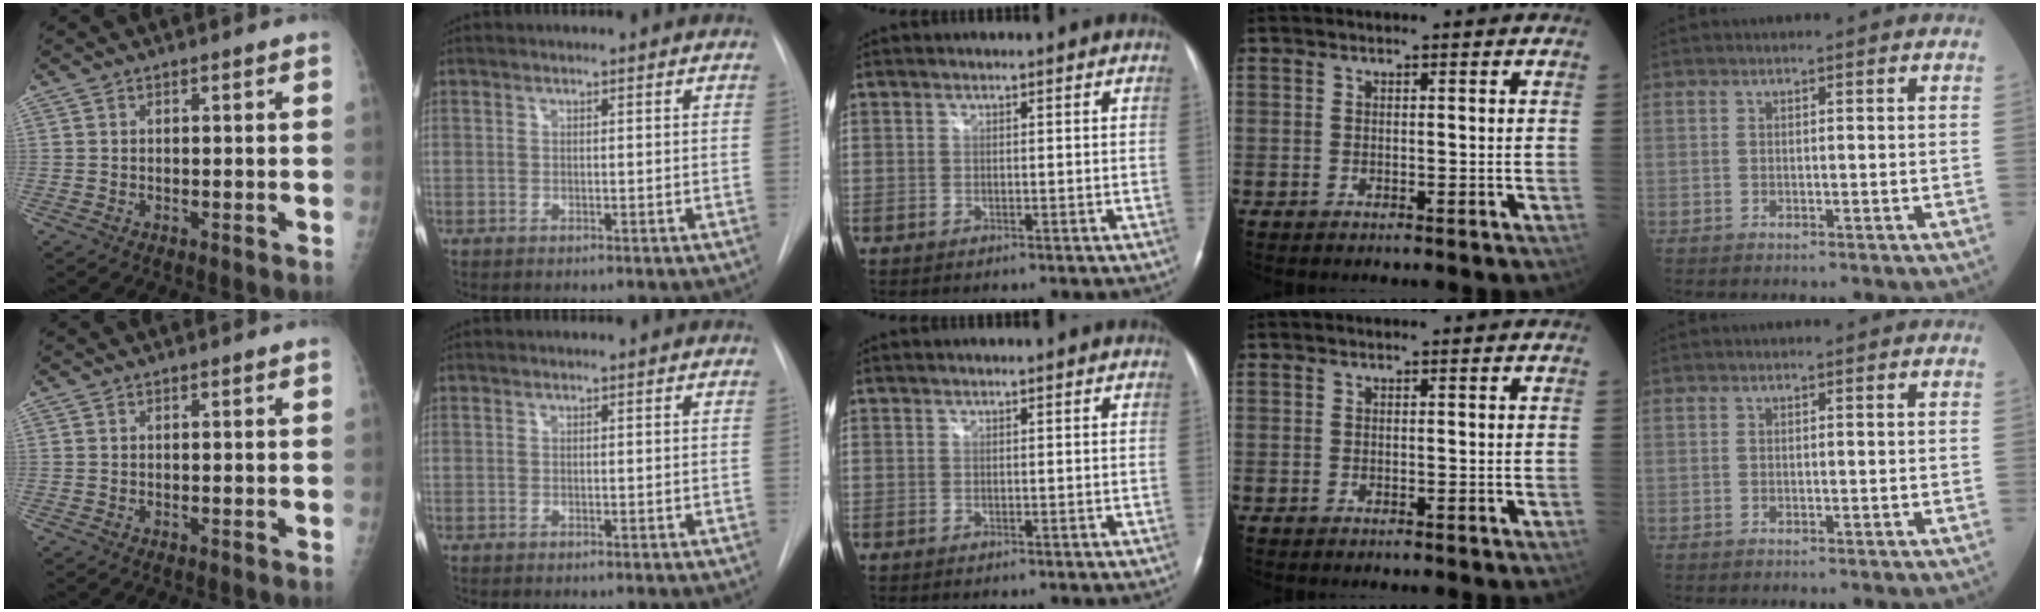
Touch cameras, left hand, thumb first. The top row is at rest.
{}